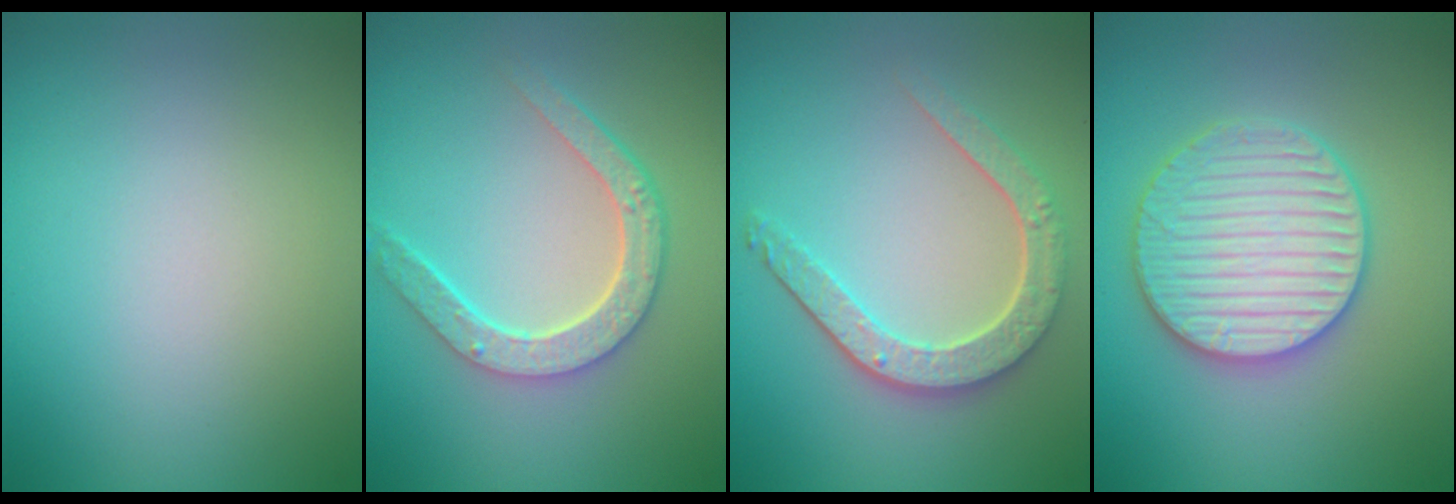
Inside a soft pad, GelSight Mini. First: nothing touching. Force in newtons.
{"total": 4.4, "press": 3.4, "slide": 2.7}
{"total": 4.1, "press": 3.4, "slide": 2.3}
{"total": 5.9, "press": 5.8, "slide": 1.1}